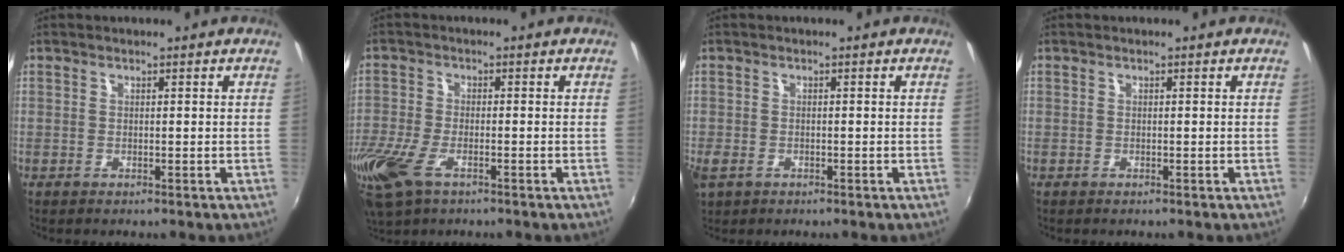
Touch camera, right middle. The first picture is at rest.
{"total": 12.4, "force": [-6.9, 5.9, 8.4], "torque": [-0.205, -0.042, -0.132]}
{"total": 4.1, "force": [-2.0, 2.7, 2.3], "torque": [-0.053, -0.011, -0.037]}
{"total": 0.0}